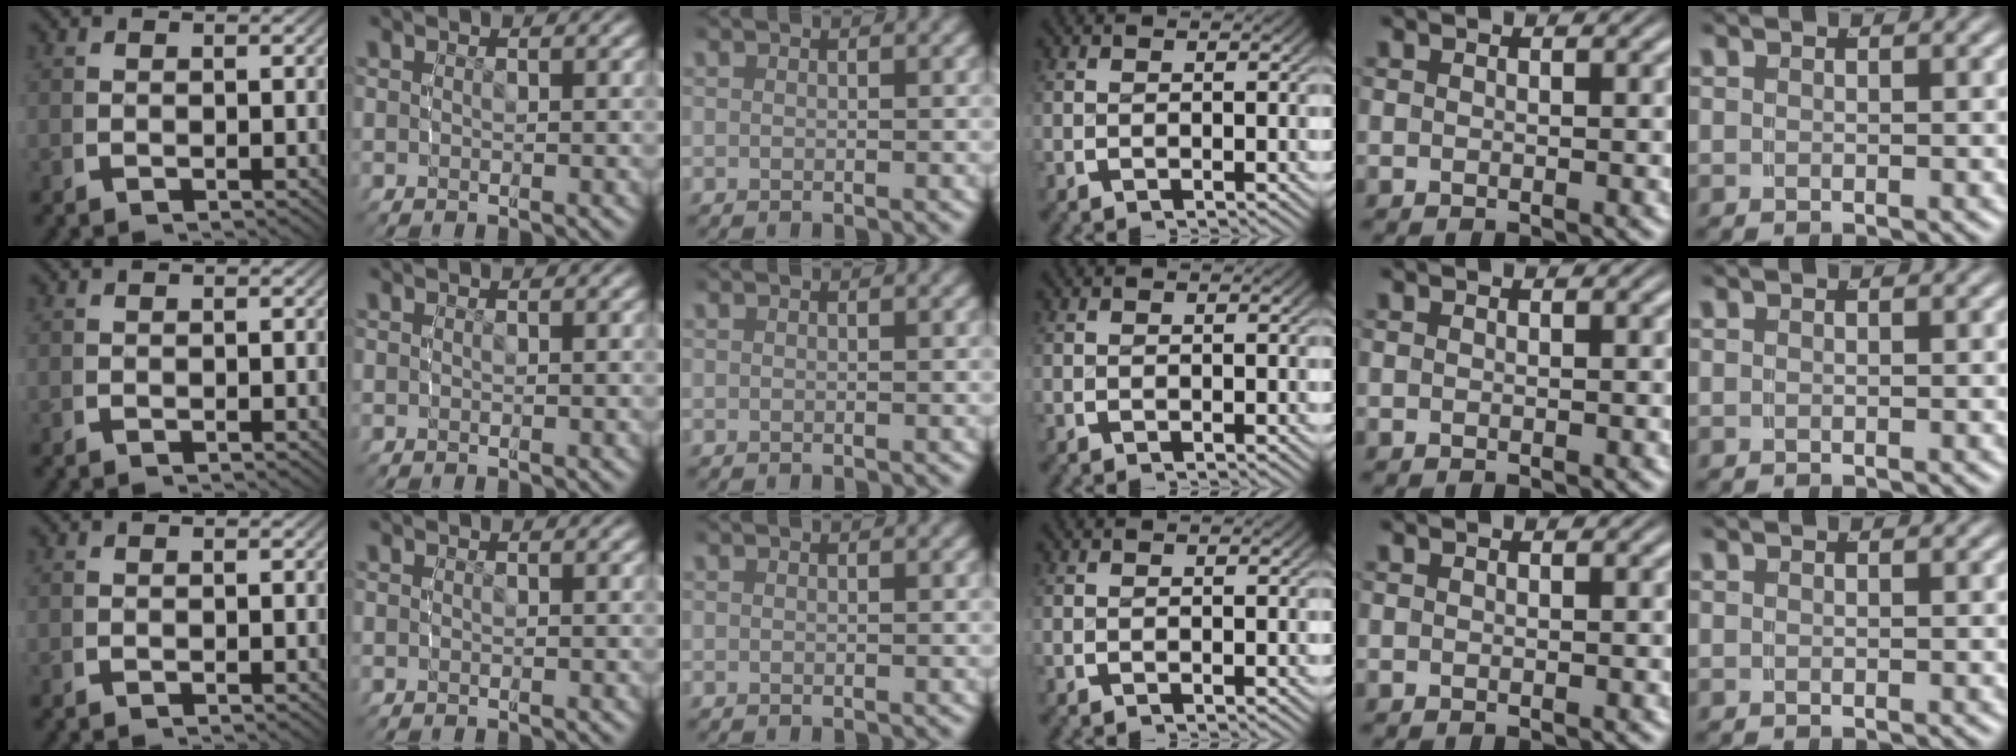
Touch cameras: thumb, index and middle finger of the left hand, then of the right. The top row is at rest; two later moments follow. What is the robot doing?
{"motion": "reach", "object": "coat"}